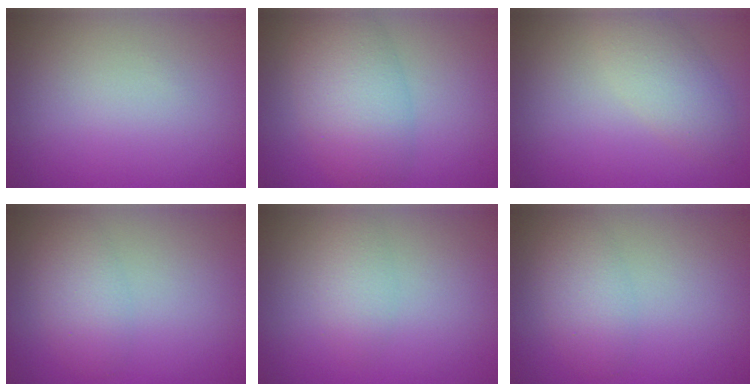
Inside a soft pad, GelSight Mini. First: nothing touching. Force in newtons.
{"total": 5.9, "press": 5.9, "slide": 0.1}
{"total": 3.2, "press": 3.2, "slide": 0.2}
{"total": 2.8, "press": 2.8, "slide": 0.1}
{"total": 1.8, "press": 1.8, "slide": 0.0}
{"total": 2.8, "press": 2.8, "slide": 0.1}